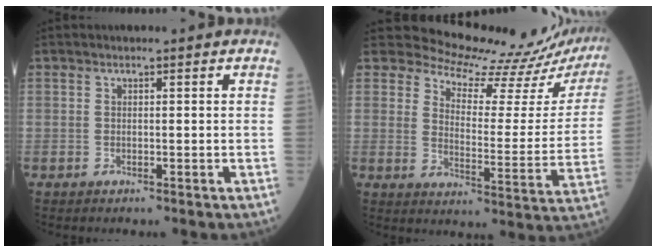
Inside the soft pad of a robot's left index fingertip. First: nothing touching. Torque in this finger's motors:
{"motor_torque": [0.93, -1.21, -0.04, 0.00]}